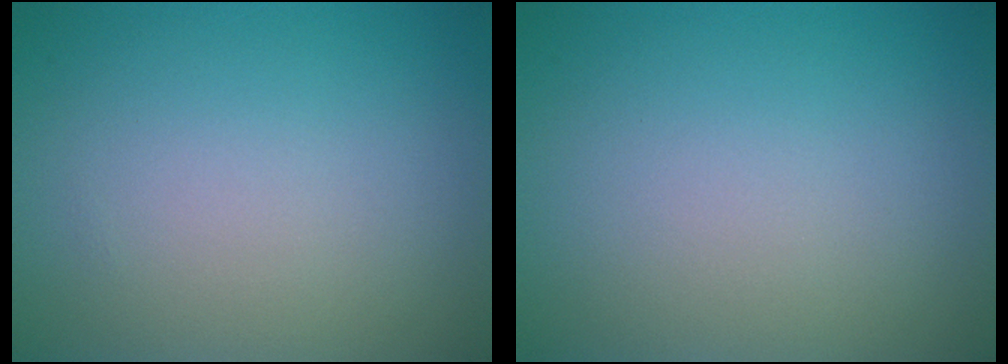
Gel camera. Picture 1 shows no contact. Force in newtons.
{"total": 0.0}